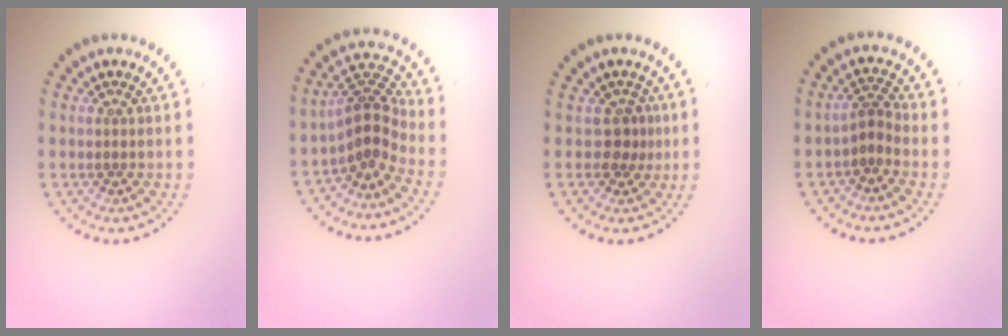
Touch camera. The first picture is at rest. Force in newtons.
{"total": 3.5, "press": 2.7, "slide": 2.2}
{"total": 1.8, "press": 1.3, "slide": 1.1}
{"total": 1.9, "press": 1.2, "slide": 1.5}